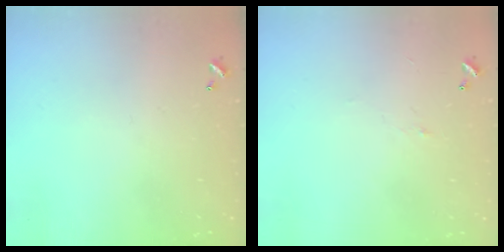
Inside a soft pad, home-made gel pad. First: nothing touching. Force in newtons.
{"total": 0.8, "press": 0.6, "slide": 0.6}